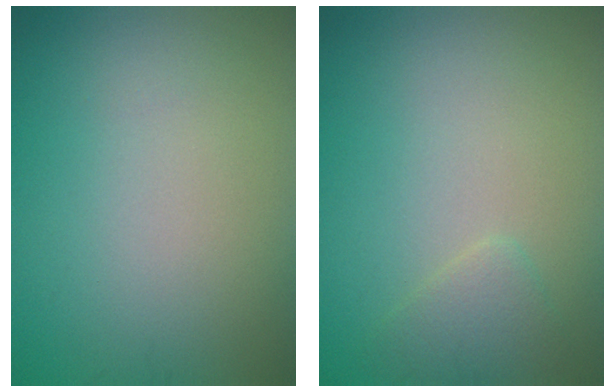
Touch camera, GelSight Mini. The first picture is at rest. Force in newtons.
{"total": 1.6, "press": 1.6, "slide": 0.2}